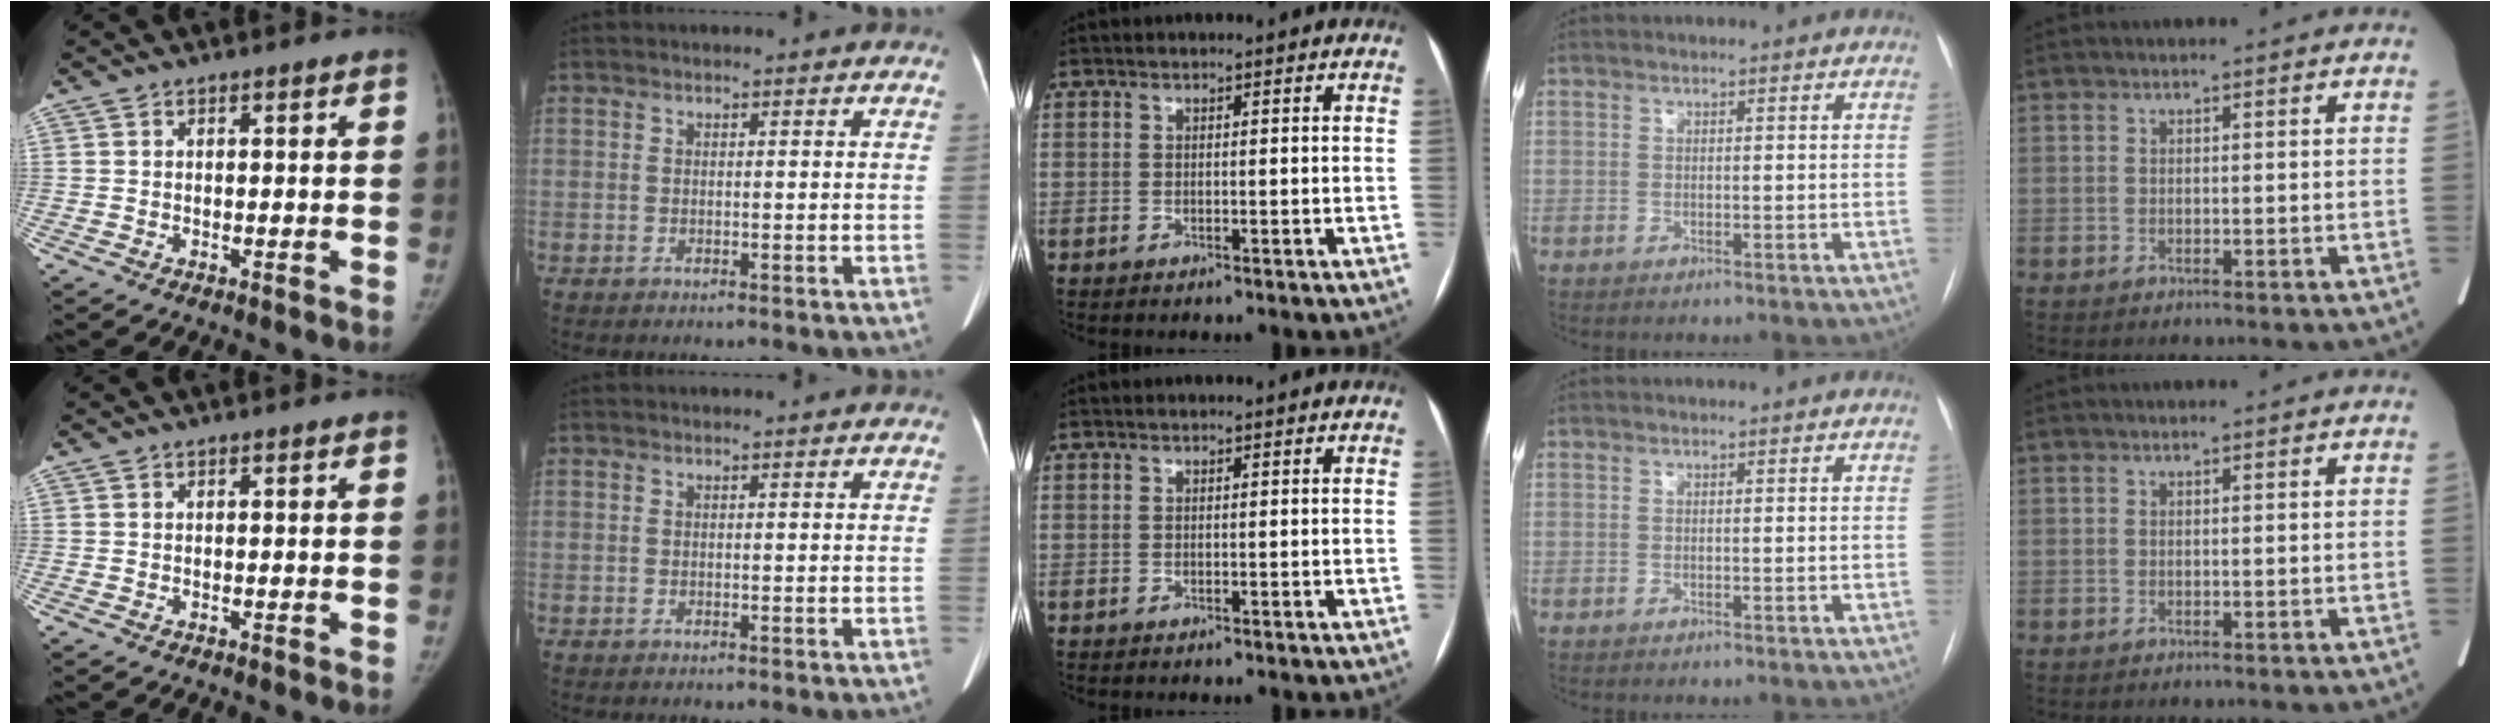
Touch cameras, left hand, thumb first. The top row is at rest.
{}